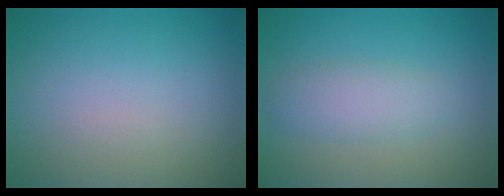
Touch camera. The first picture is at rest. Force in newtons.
{"total": 2.7, "press": 2.7, "slide": 0.1}